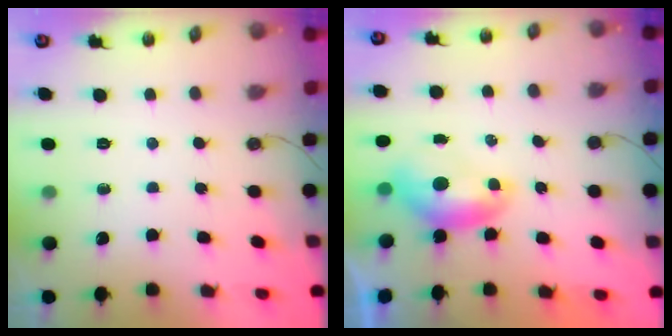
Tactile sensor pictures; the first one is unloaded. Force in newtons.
{"total": 0.0}